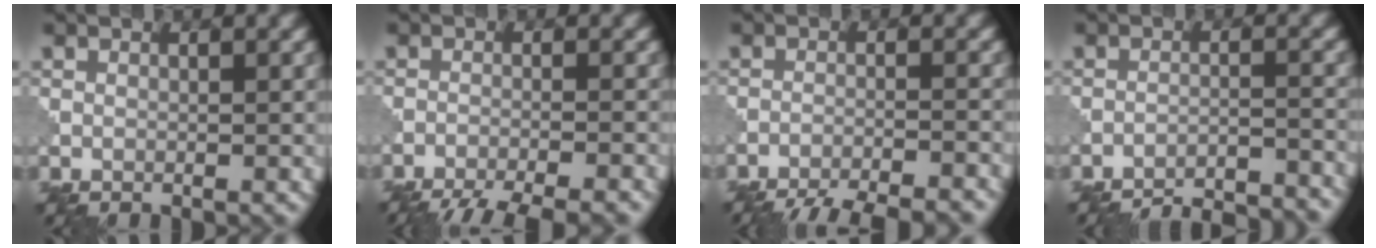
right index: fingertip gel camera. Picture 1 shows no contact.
{"total": 7.5, "force": [-6.7, 1.2, 3.2], "torque": [-0.047, -0.014, -0.103]}
{"total": 9.7, "force": [-9.1, 1.7, 3.0], "torque": [-0.037, -0.007, -0.129]}
{"total": 11.6, "force": [-11.2, 2.1, 2.1], "torque": [-0.016, 0.007, -0.147]}